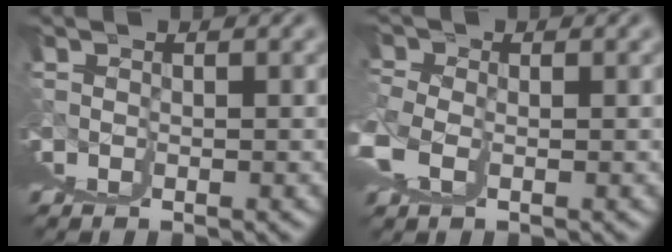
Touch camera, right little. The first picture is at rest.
{"total": 3.3, "force": [2.0, 2.5, 0.9], "torque": [-0.018, 0.004, 0.031]}